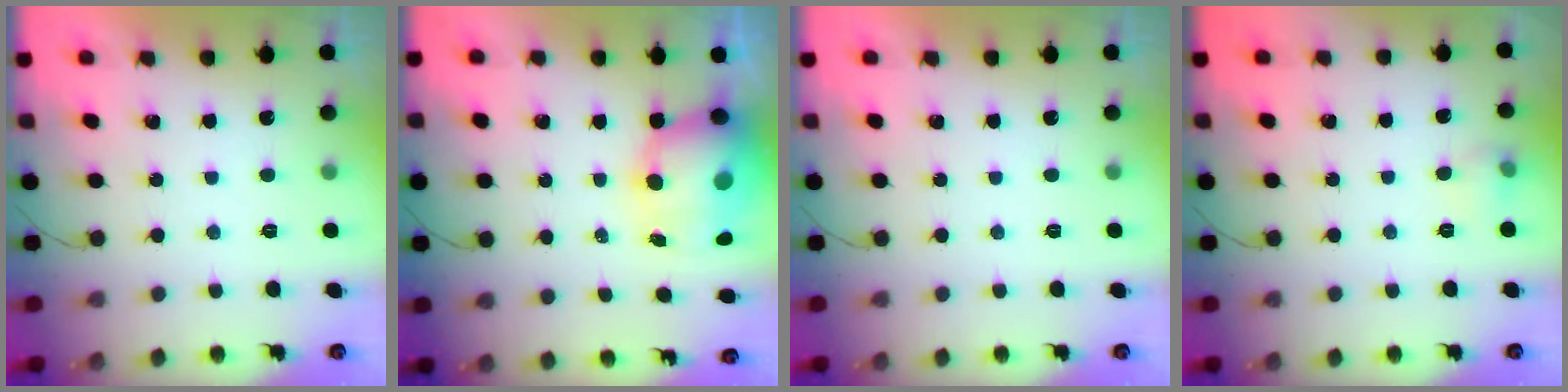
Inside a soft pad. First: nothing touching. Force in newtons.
{"total": 12.8, "press": 12.4, "slide": 3.4}
{"total": 0.0}
{"total": 5.0, "press": 4.7, "slide": 1.6}